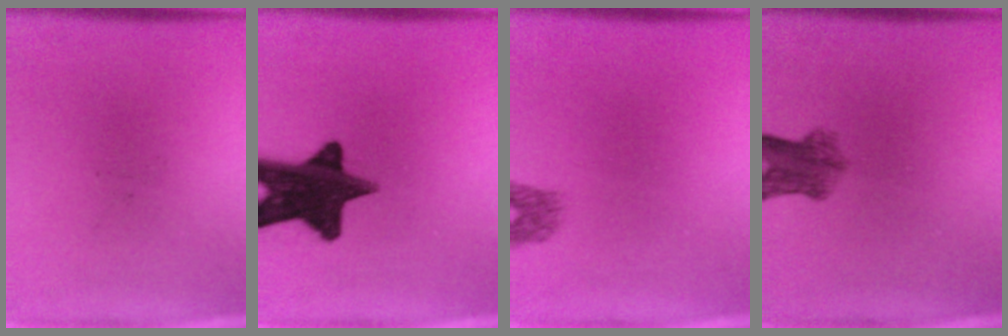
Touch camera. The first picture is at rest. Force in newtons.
{"total": 16.4}
{"total": 1.6}
{"total": 5.0}